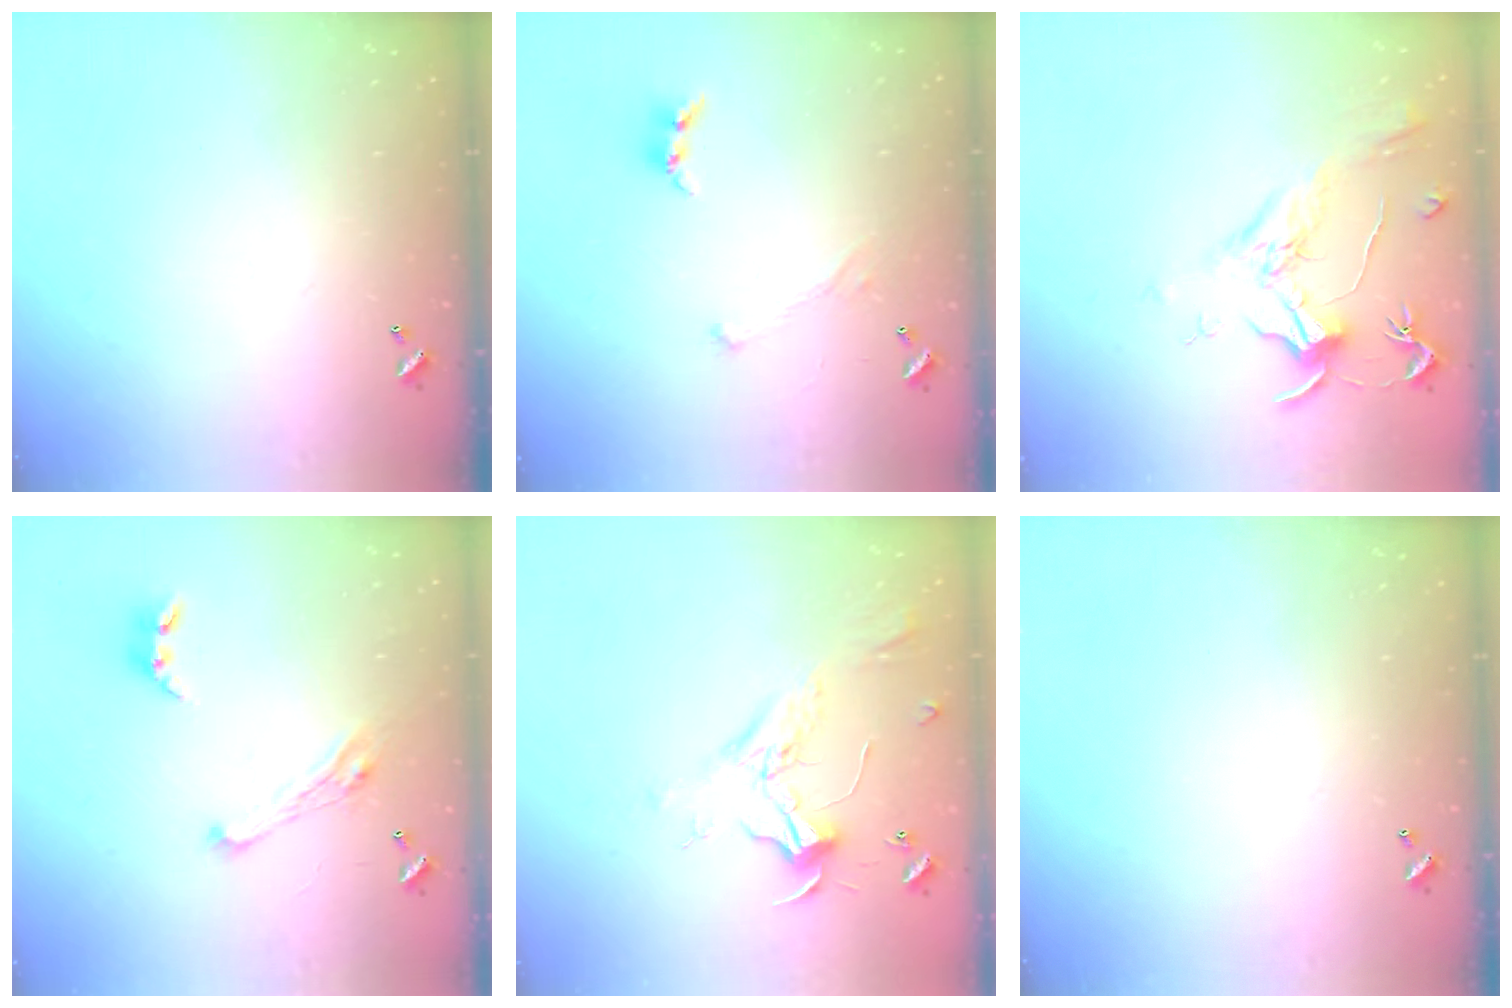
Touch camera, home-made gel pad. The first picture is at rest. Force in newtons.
{"total": 0.0}
{"total": 2.0, "press": 1.8, "slide": 0.8}
{"total": 7.0, "press": 6.8, "slide": 1.3}
{"total": 2.3, "press": 2.2, "slide": 0.9}
{"total": 0.0}